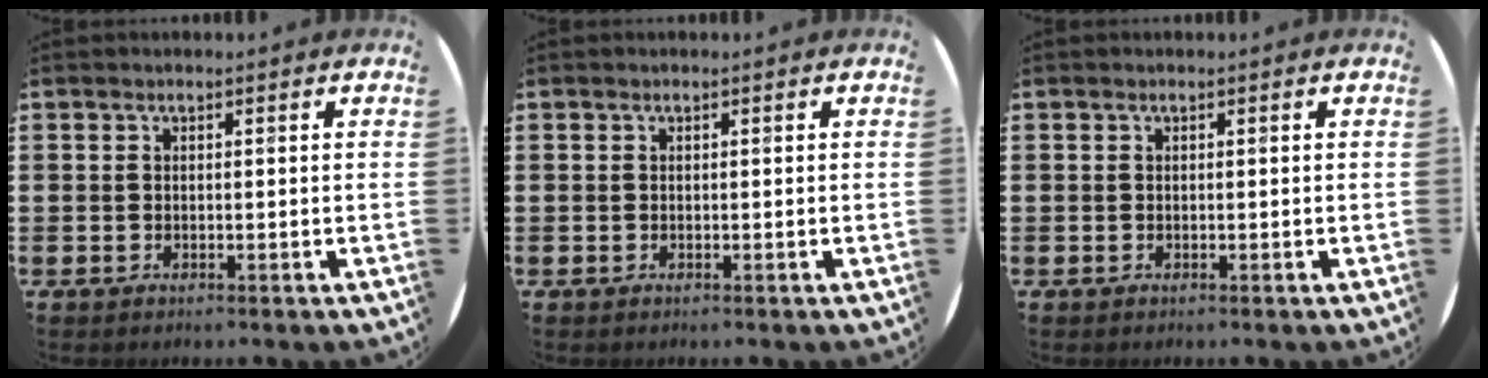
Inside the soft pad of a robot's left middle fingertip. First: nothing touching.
{"total": 0.0}
{"total": 0.0}